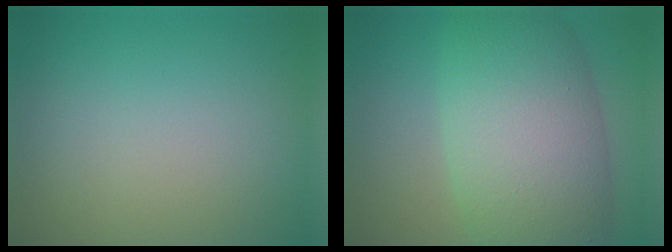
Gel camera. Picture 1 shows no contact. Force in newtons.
{"total": 11.4, "press": 11.4, "slide": 0.5}